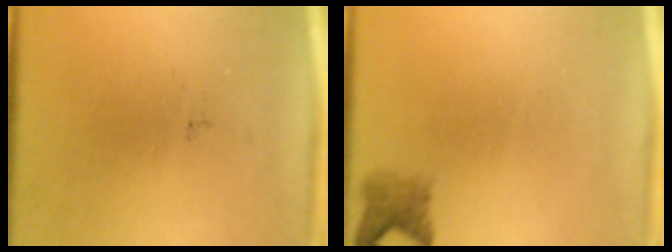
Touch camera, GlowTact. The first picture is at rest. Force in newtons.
{"total": 2.3}